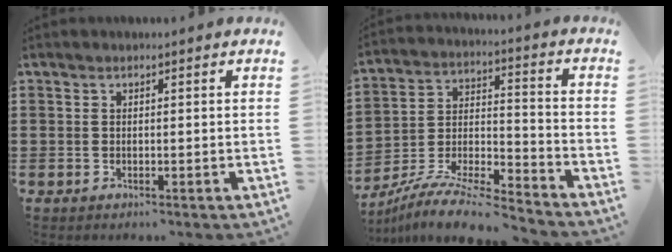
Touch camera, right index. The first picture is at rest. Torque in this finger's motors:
{"motor_torque": [-0.25, 1.37, -0.77, -0.06]}